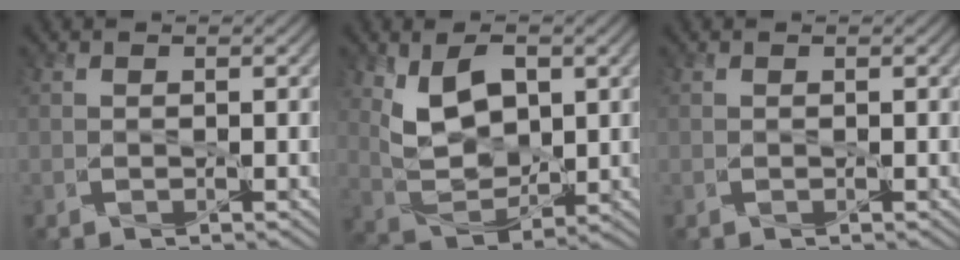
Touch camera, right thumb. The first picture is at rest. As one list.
[{"total": 7.3, "force": [2.8, 4.5, 5.1], "torque": [-0.104, -0.012, 0.055]}, {"total": 0.0}]